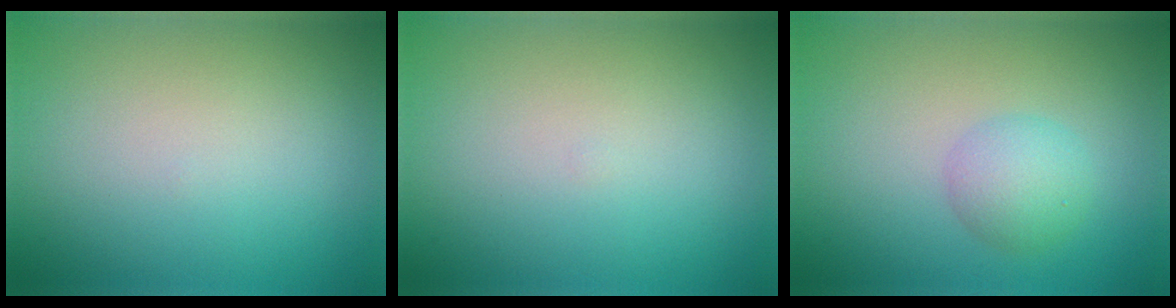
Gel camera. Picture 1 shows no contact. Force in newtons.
{"total": 0.0}
{"total": 2.7, "press": 2.7, "slide": 0.1}